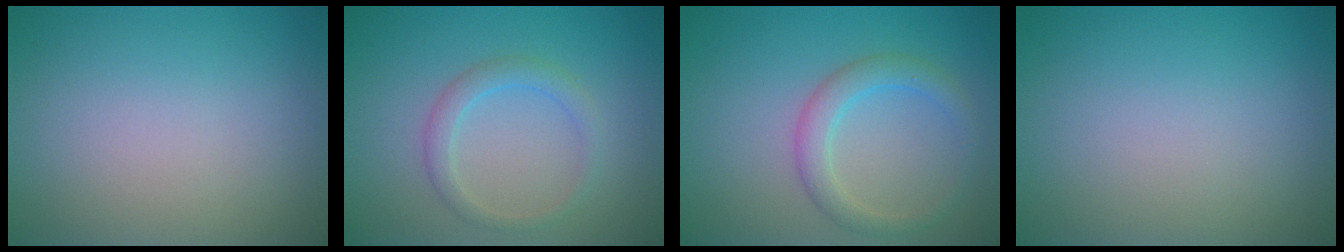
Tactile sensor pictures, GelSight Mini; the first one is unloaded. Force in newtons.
{"total": 2.1, "press": 2.1, "slide": 0.1}
{"total": 2.8, "press": 2.8, "slide": 0.1}
{"total": 0.0}